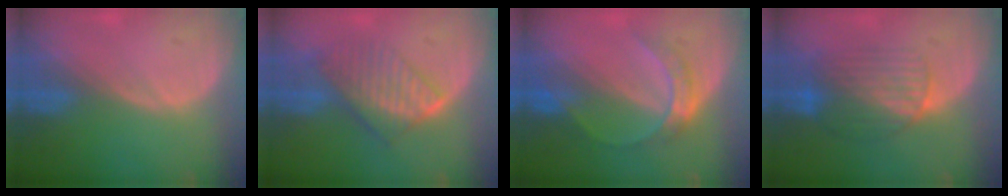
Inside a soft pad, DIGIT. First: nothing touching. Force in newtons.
{"total": 7.7, "press": 6.9, "slide": 3.5}
{"total": 5.0, "press": 4.9, "slide": 1.2}
{"total": 7.1, "press": 7.0, "slide": 1.5}